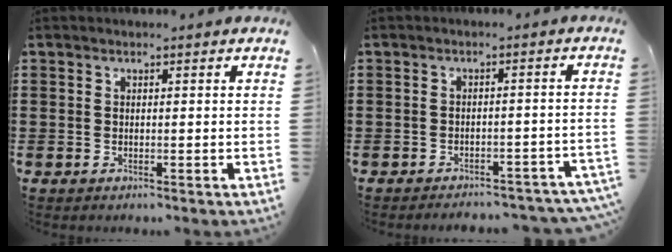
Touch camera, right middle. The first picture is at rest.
{"total": 2.1, "force": [-2.1, -0.4, 0.2], "torque": [-0.001, 0.002, -0.044]}